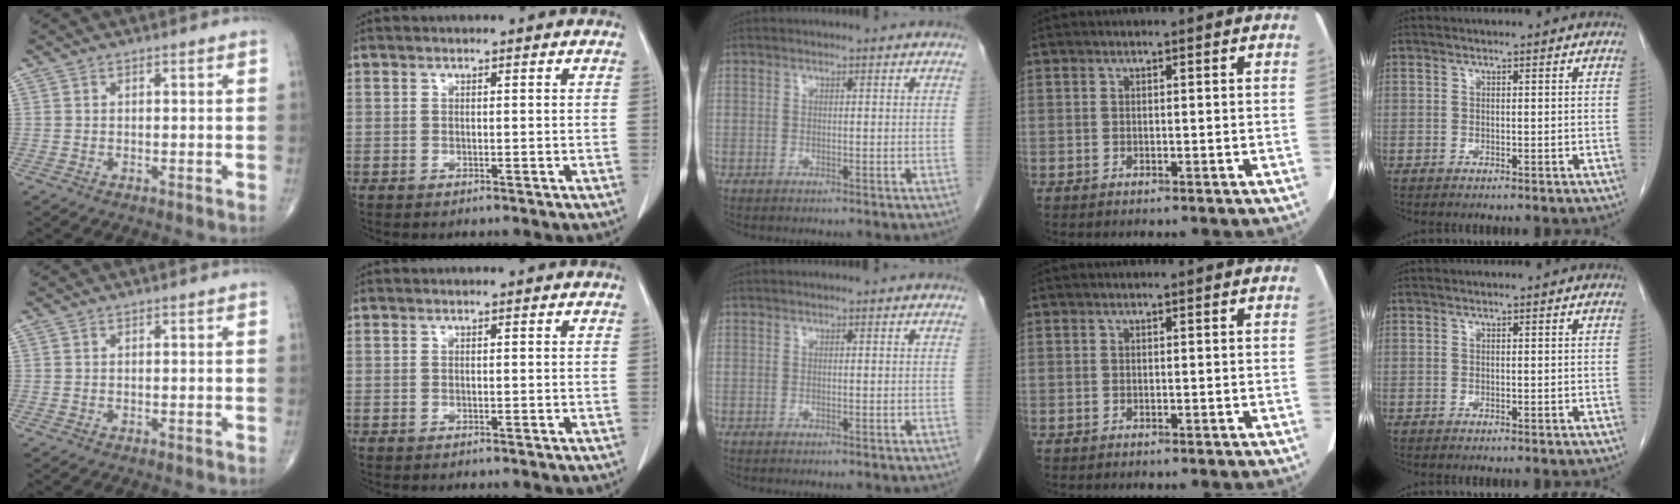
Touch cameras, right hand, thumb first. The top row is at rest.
{}